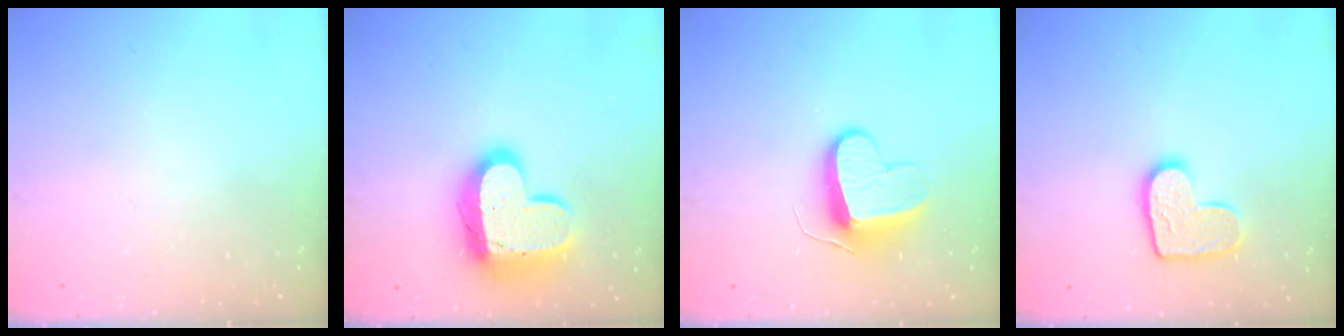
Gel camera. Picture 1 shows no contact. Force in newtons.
{"total": 16.3, "press": 16.2, "slide": 1.4}
{"total": 10.3, "press": 10.2, "slide": 1.2}
{"total": 10.7, "press": 10.7, "slide": 0.5}